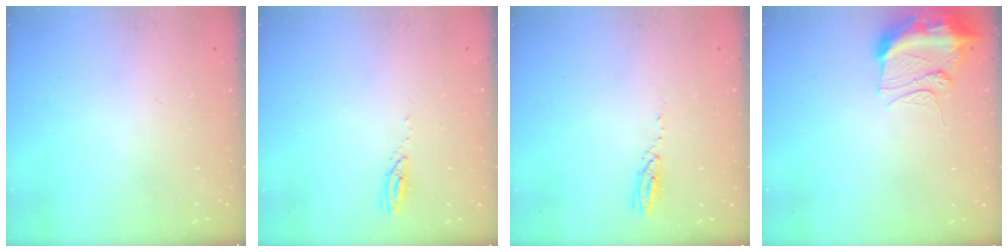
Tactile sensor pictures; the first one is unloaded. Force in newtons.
{"total": 2.9, "press": 2.9, "slide": 0.2}
{"total": 3.4, "press": 3.4, "slide": 0.3}
{"total": 9.9, "press": 9.8, "slide": 1.4}